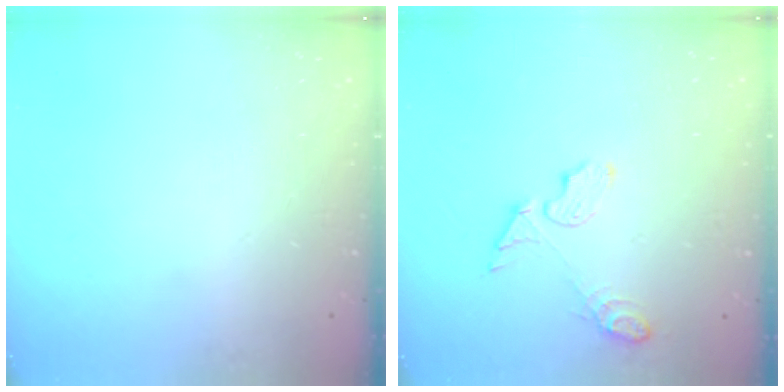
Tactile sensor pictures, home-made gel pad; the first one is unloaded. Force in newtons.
{"total": 6.8, "press": 6.8, "slide": 0.4}